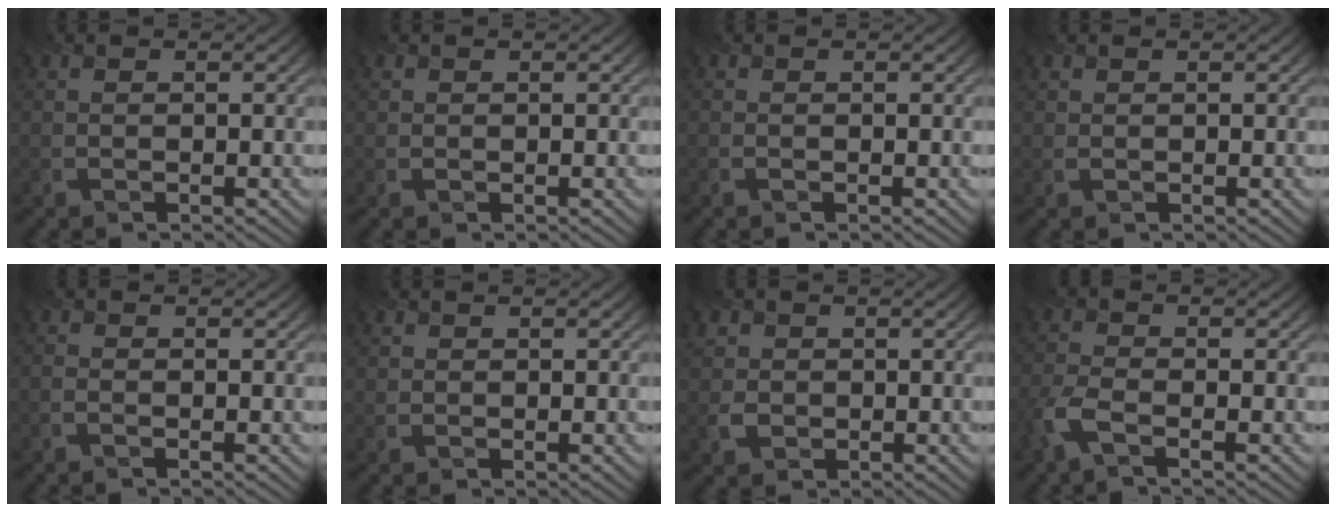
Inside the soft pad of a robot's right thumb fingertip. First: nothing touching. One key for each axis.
{"total": 0.7, "fx": 0.4, "fy": 0.6, "fz": 0.0, "tx": 0.002, "ty": -0.004, "tz": 0.007}
{"total": 0.0}
{"total": 0.7, "fx": 0.6, "fy": 0.4, "fz": 0.1, "tx": -0.007, "ty": -0.001, "tz": 0.015}
{"total": 0.9, "fx": -0.6, "fy": 0.4, "fz": 0.5, "tx": -0.017, "ty": -0.002, "tz": -0.015}
{"total": 1.0, "fx": 0.5, "fy": 0.8, "fz": 0.1, "tx": 0.000, "ty": -0.004, "tz": 0.009}
{"total": 2.7, "fx": 0.2, "fy": 2.6, "fz": 0.6, "tx": -0.019, "ty": -0.001, "tz": 0.001}
{"total": 3.8, "fx": -2.1, "fy": 1.3, "fz": 2.9, "tx": -0.078, "ty": -0.006, "tz": -0.056}